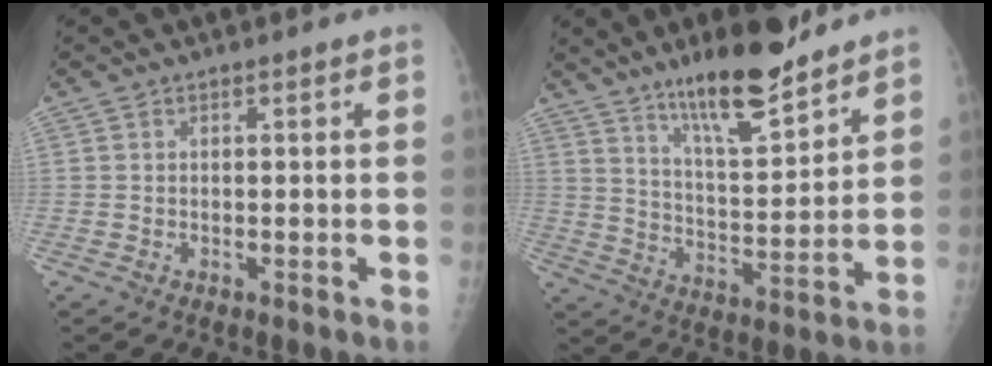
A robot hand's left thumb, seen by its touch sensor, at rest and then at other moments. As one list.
[{"total": 15.2, "force": [11.3, 3.7, 9.5], "torque": [-0.132, -0.077, 0.194]}]